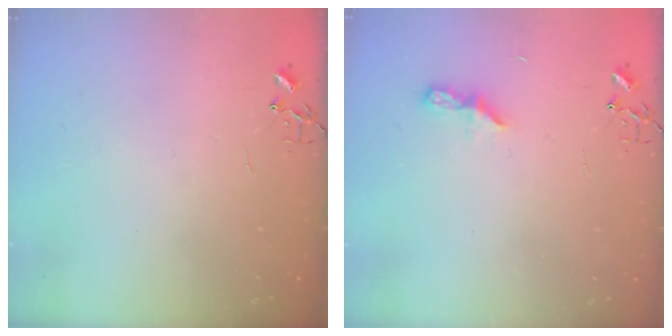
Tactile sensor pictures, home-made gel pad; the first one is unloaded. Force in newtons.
{"total": 5.9, "press": 5.8, "slide": 0.7}